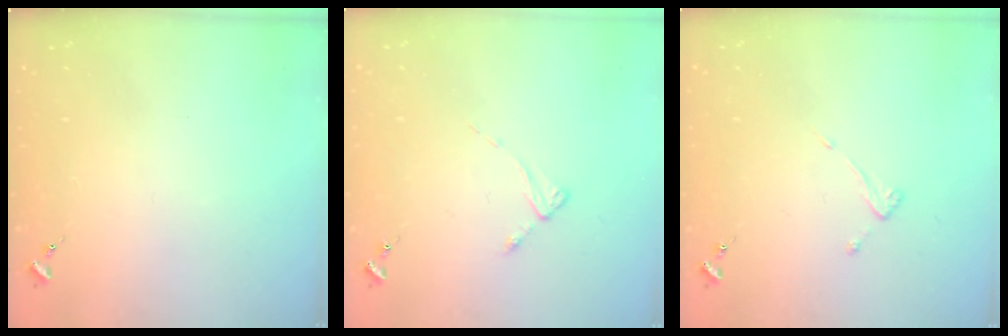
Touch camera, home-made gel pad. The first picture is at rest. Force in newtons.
{"total": 2.5, "press": 2.5, "slide": 0.3}
{"total": 3.8, "press": 3.7, "slide": 0.2}